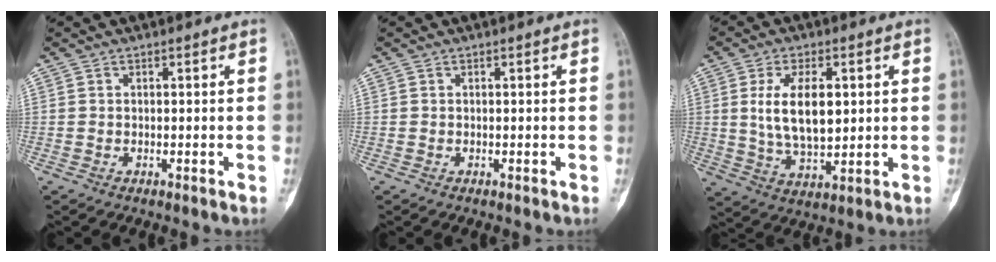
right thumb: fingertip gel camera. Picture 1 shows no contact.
{"total": 0.0}
{"total": 11.1, "force": [2.1, 5.7, 9.4], "torque": [-0.155, -0.015, 0.046]}